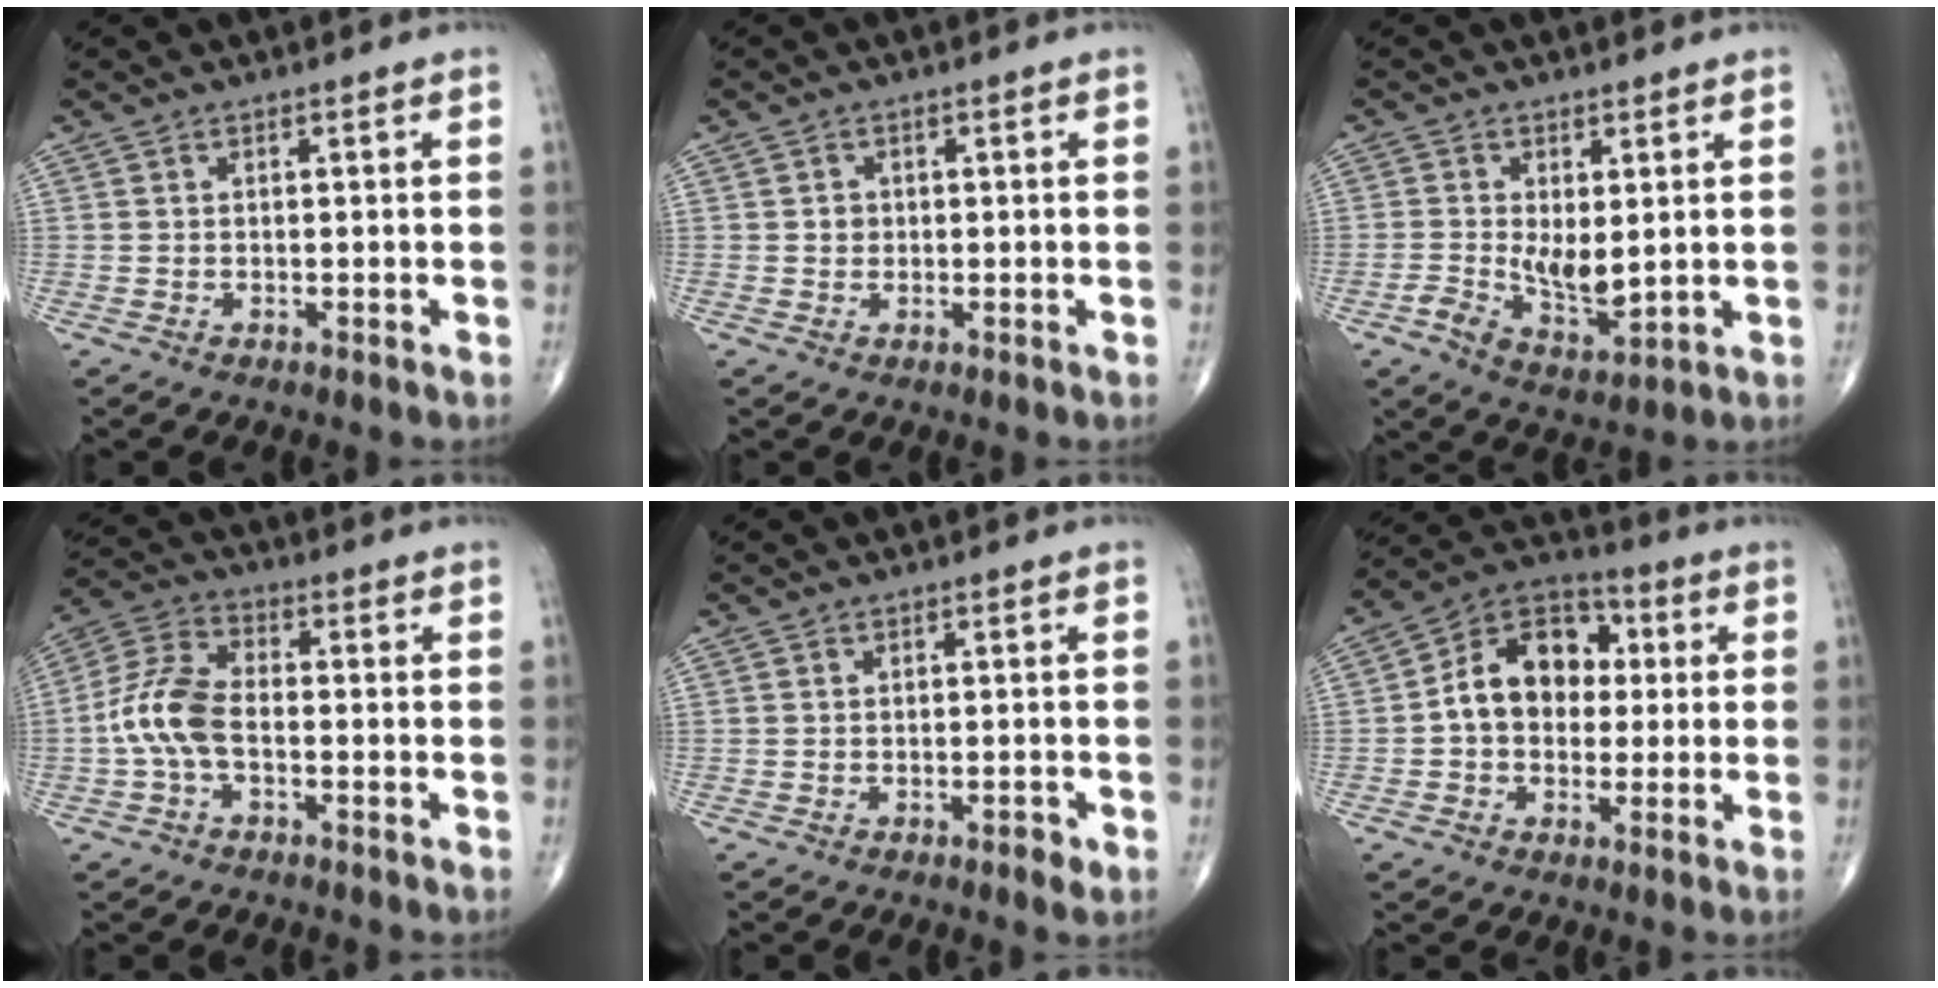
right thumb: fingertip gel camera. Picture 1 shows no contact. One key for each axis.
{"total": 1.6, "fx": 0.1, "fy": 1.5, "fz": 0.6, "tx": -0.002, "ty": 0.003, "tz": 0.001}
{"total": 7.3, "fx": 0.1, "fy": 3.9, "fz": 6.1, "tx": -0.097, "ty": -0.012, "tz": 0.010}
{"total": 9.1, "fx": -1.9, "fy": 5.0, "fz": 7.3, "tx": -0.160, "ty": 0.032, "tz": -0.046}
{"total": 1.8, "fx": -0.9, "fy": 0.6, "fz": 1.4, "tx": -0.022, "ty": -0.001, "tz": -0.016}
{"total": 13.5, "fx": 0.9, "fy": 10.1, "fz": 8.9, "tx": -0.112, "ty": 0.031, "tz": 0.003}